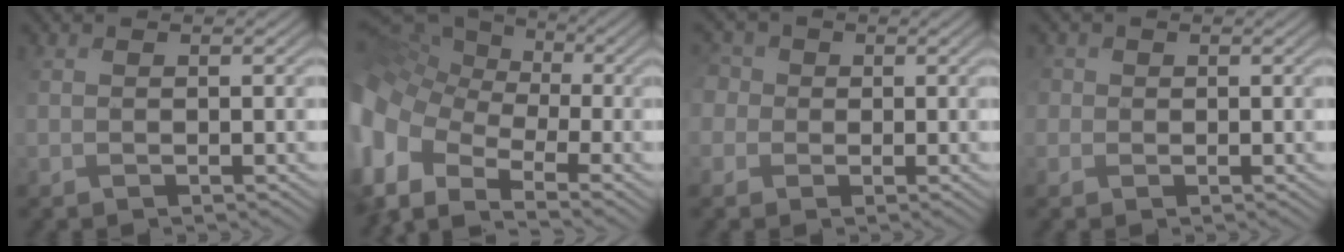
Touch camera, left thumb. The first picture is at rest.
{"total": 15.5, "force": [-4.2, 10.4, 10.7], "torque": [-0.282, -0.002, -0.040]}
{"total": 4.8, "force": [0.6, 4.4, 1.6], "torque": [-0.071, 0.014, -0.018]}
{"total": 2.2, "force": [0.6, 2.1, 0.3], "torque": [-0.016, 0.009, -0.002]}